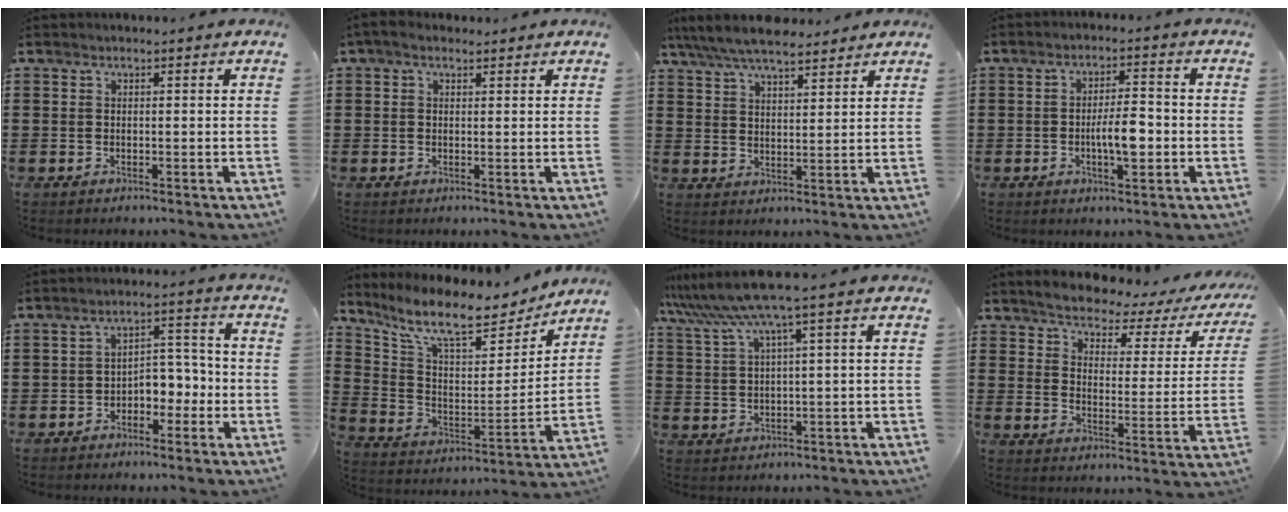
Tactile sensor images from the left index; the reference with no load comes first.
{"total": 1.4, "force": [0.6, 0.8, 0.9], "torque": [-0.019, 0.005, 0.012]}
{"total": 7.2, "force": [6.3, 1.6, 2.9], "torque": [-0.077, -0.013, 0.117]}
{"total": 5.9, "force": [-1.1, 2.0, 5.4], "torque": [-0.093, 0.003, -0.025]}
{"total": 4.6, "force": [-2.4, 2.9, 2.6], "torque": [-0.052, 0.013, -0.050]}
{"total": 11.1, "force": [8.8, 2.9, 6.2], "torque": [-0.150, -0.048, 0.149]}
{"total": 6.6, "force": [4.0, -0.5, 5.2], "torque": [-0.129, -0.025, 0.064]}
{"total": 3.5, "force": [3.3, 0.5, 0.9], "torque": [-0.041, -0.029, 0.048]}